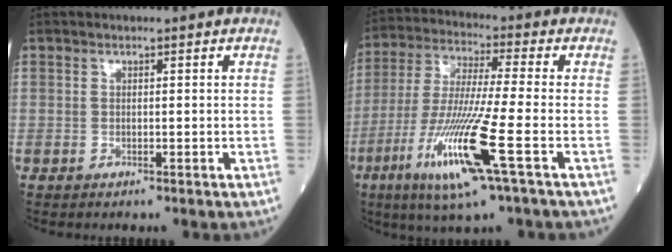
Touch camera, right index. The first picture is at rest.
{"total": 14.9, "force": [-5.8, -0.1, 13.7], "torque": [-0.286, -0.027, -0.112]}